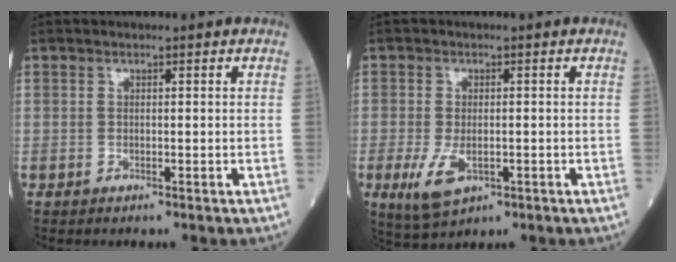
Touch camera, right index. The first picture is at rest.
{"total": 5.8, "force": [-2.0, 2.7, 4.7], "torque": [-0.101, -0.013, -0.026]}